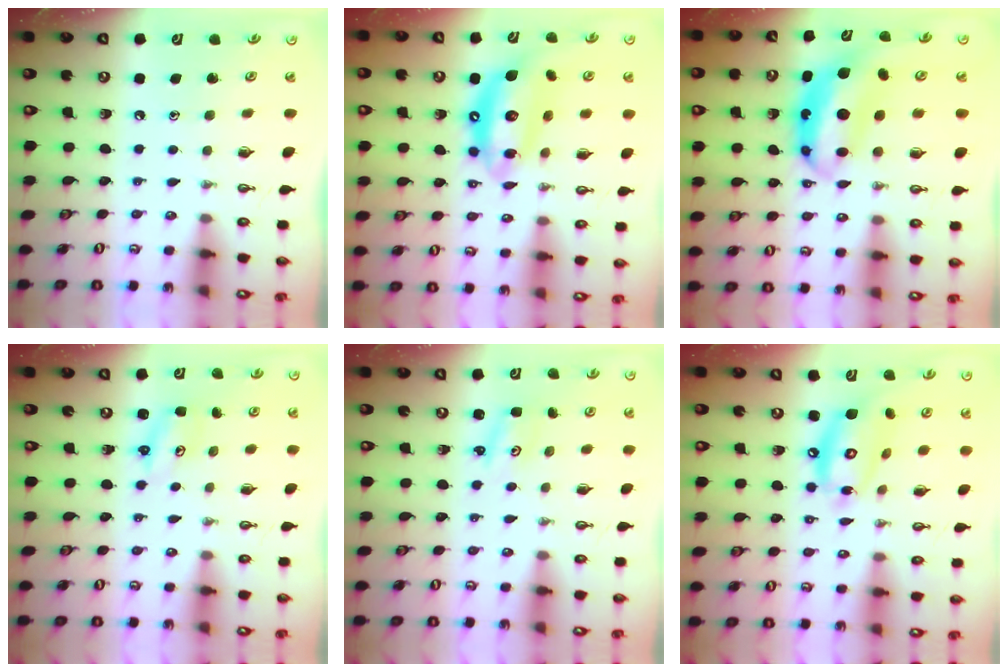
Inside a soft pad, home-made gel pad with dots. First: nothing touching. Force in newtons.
{"total": 14.6, "press": 14.5, "slide": 1.3}
{"total": 8.2, "press": 8.1, "slide": 1.1}
{"total": 2.7, "press": 2.7, "slide": 0.3}
{"total": 2.2, "press": 2.2, "slide": 0.3}
{"total": 13.6, "press": 13.6, "slide": 1.2}